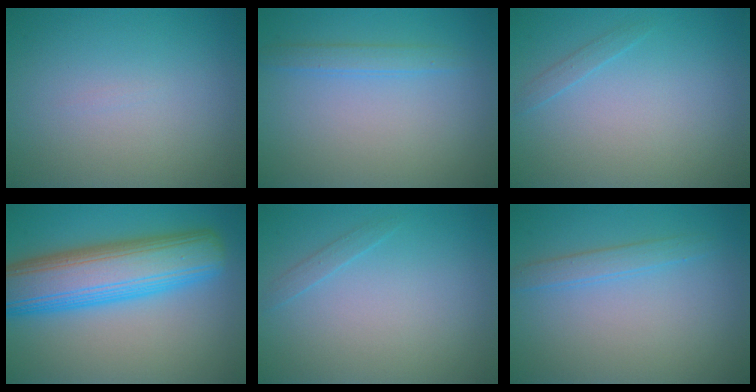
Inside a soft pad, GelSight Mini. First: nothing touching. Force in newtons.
{"total": 1.5, "press": 1.5, "slide": 0.1}
{"total": 0.8, "press": 0.8, "slide": 0.1}
{"total": 10.3, "press": 10.3, "slide": 0.5}
{"total": 0.8, "press": 0.8, "slide": 0.1}
{"total": 1.7, "press": 1.7, "slide": 0.0}